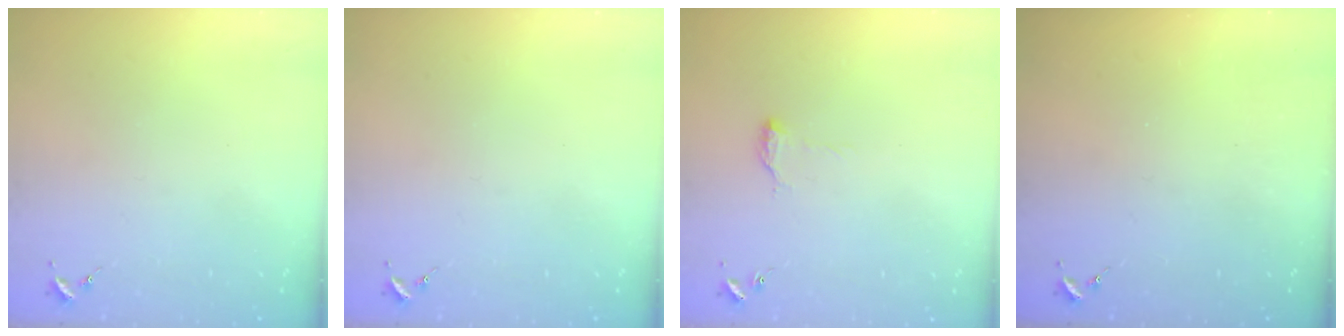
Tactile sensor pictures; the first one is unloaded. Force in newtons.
{"total": 0.0}
{"total": 6.9, "press": 6.9, "slide": 0.6}
{"total": 0.0}